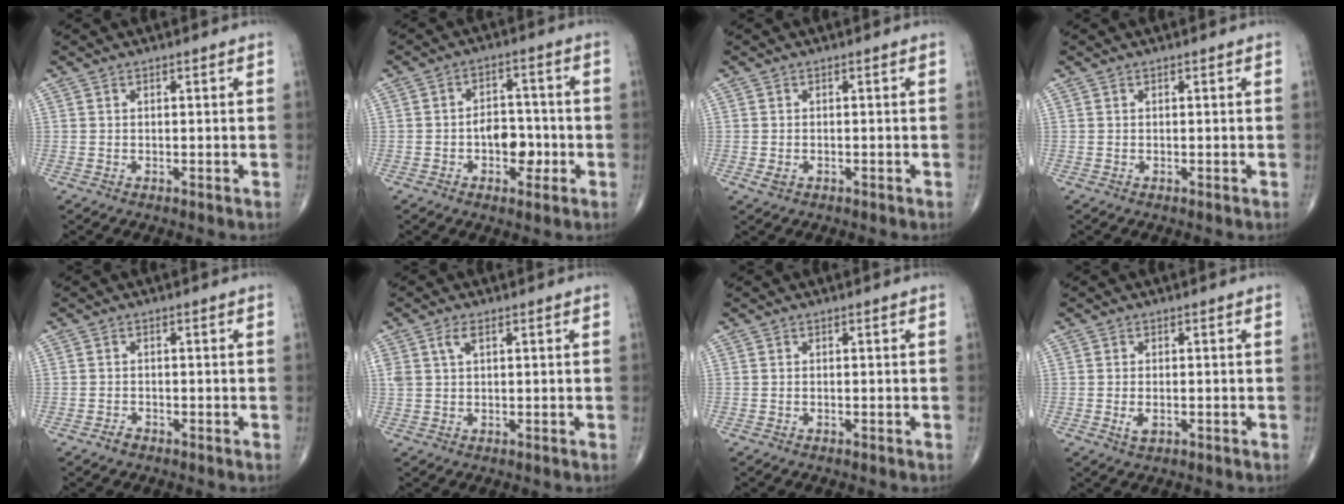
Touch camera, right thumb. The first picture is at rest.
{"total": 6.9, "force": [-1.9, 4.5, 5.0], "torque": [-0.041, 0.022, -0.032]}
{"total": 1.4, "force": [-0.5, 1.0, 0.8], "torque": [-0.016, 0.003, -0.005]}
{"total": 0.0}
{"total": 1.3, "force": [-1.0, 0.7, 0.3], "torque": [-0.005, 0.004, -0.019]}
{"total": 2.8, "force": [1.3, 1.3, 2.1], "torque": [-0.050, 0.008, 0.031]}
{"total": 0.0}
{"total": 2.2, "force": [-0.7, 1.2, 1.8], "torque": [-0.033, 0.000, -0.010]}